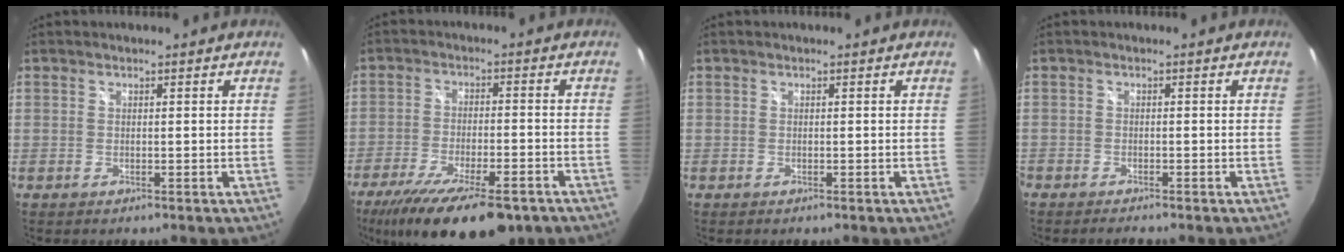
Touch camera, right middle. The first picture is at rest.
{"total": 18.7, "force": [-13.2, 5.8, 11.9], "torque": [-0.230, -0.054, -0.205]}
{"total": 0.0}
{"total": 2.4, "force": [-2.3, 0.2, 0.8], "torque": [-0.027, -0.013, -0.041]}